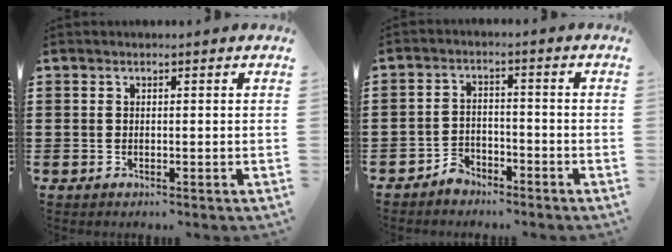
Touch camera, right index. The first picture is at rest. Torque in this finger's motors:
{"motor_torque": [1.84, 0.30, 0.08, 0.01]}